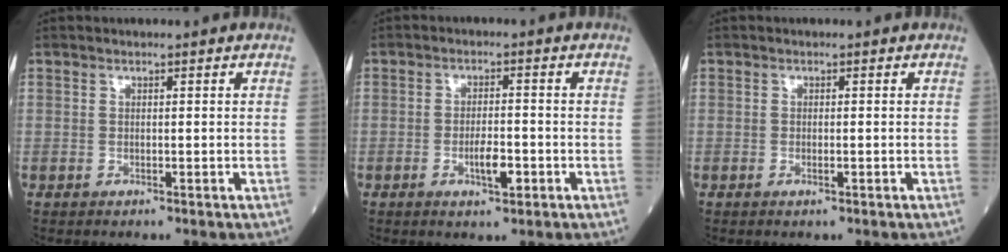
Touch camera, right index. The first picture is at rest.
{"total": 4.3, "force": [-1.6, 1.2, 3.9], "torque": [-0.069, 0.001, -0.025]}
{"total": 1.1, "force": [-0.4, 0.2, 1.0], "torque": [-0.020, -0.002, -0.007]}